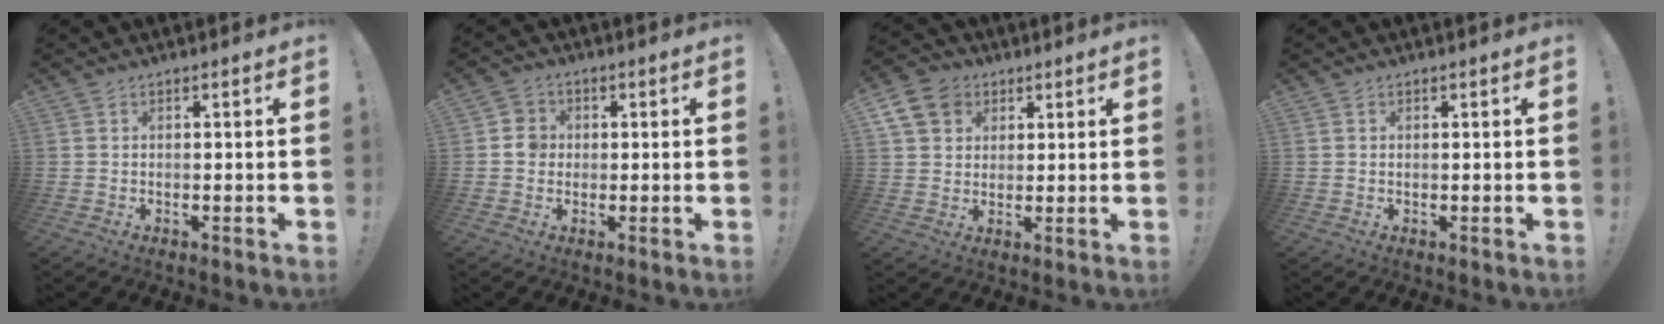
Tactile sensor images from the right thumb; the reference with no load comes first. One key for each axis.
{"total": 4.8, "fx": -0.4, "fy": 4.5, "fz": 1.5, "tx": -0.011, "ty": 0.010, "tz": -0.009}
{"total": 9.9, "fx": 4.2, "fy": 8.1, "fz": 3.9, "tx": -0.071, "ty": -0.018, "tz": 0.087}
{"total": 0.0}